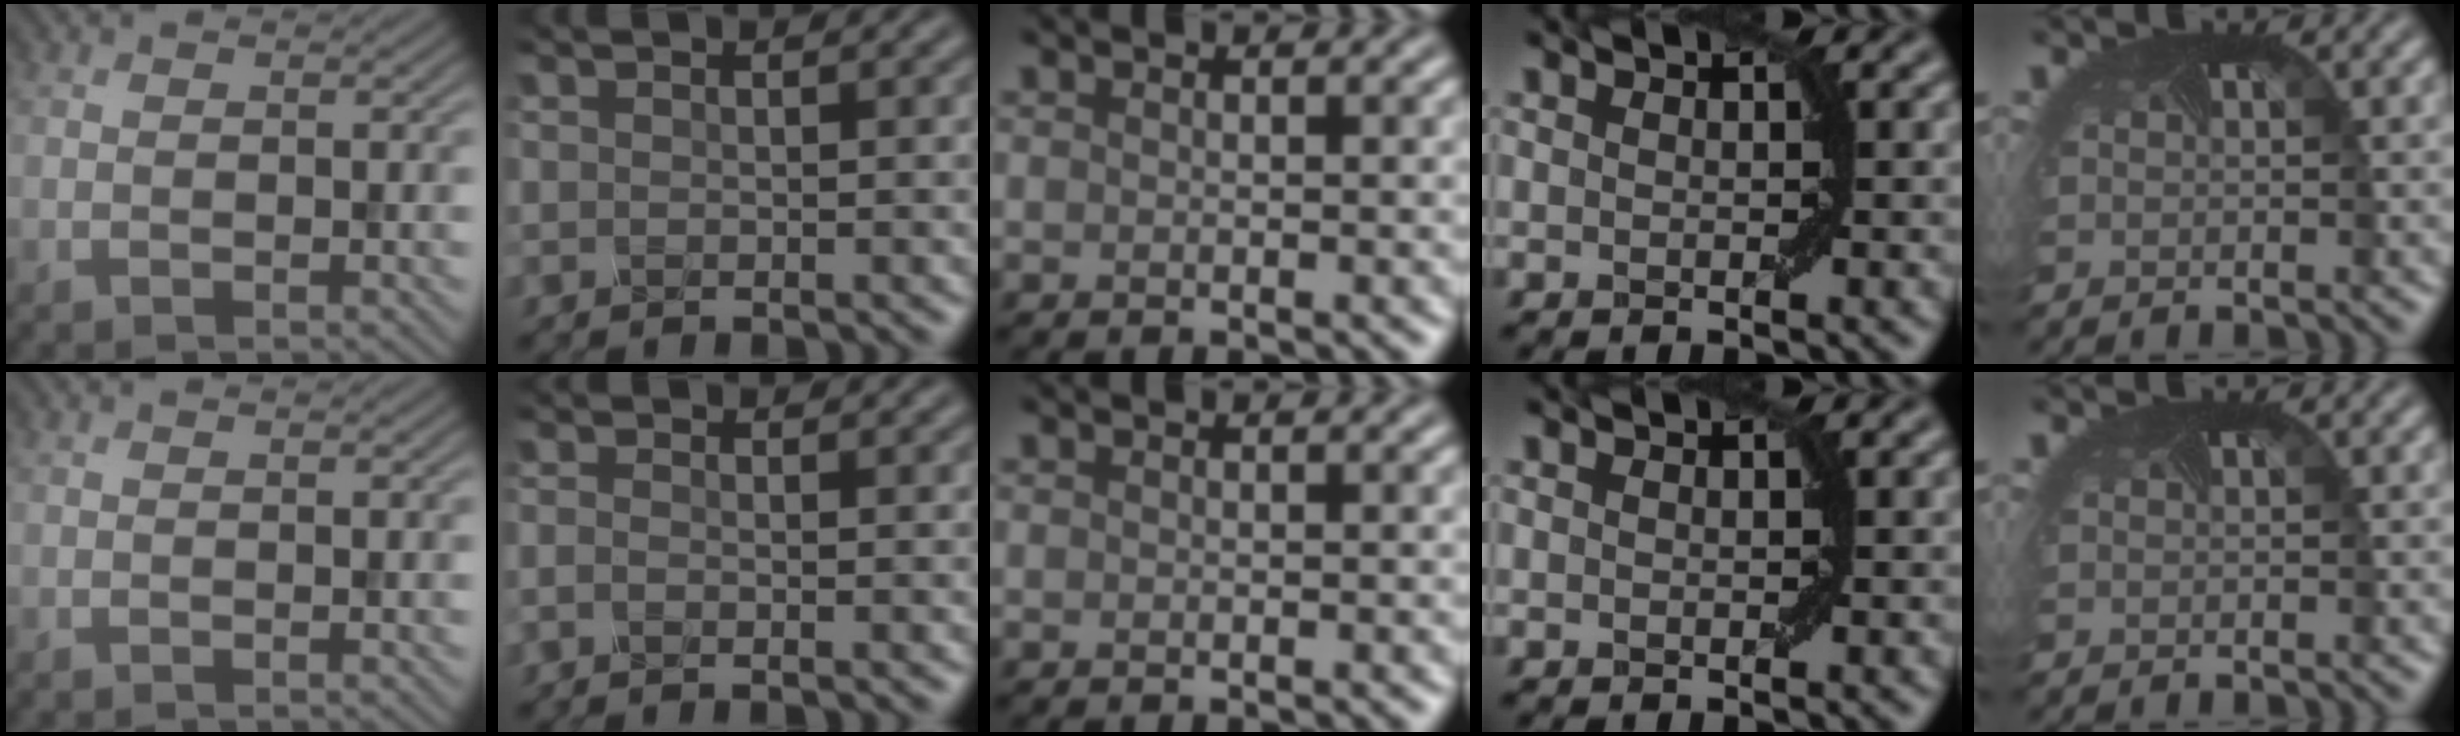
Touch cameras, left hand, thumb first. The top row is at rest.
{"index": {"total": 1.0, "force": [-0.5, 0.5, 0.8], "torque": [-0.017, -0.005, -0.013]}}